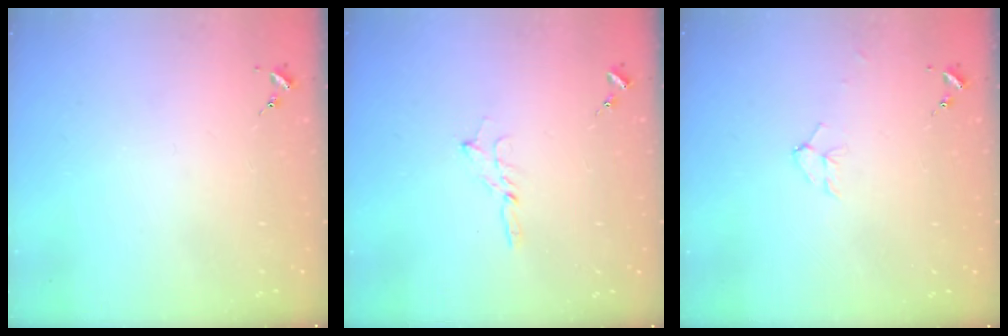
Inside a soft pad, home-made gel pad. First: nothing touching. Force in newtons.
{"total": 2.7, "press": 2.7, "slide": 0.2}
{"total": 7.0, "press": 7.0, "slide": 1.0}